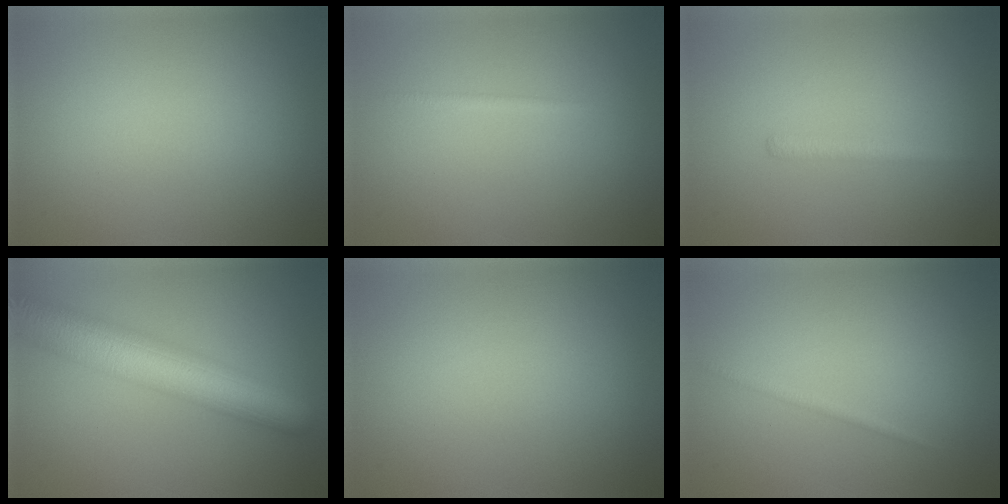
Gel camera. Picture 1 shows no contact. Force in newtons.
{"total": 0.7, "press": 0.7, "slide": 0.1}
{"total": 1.1, "press": 1.1, "slide": 0.1}
{"total": 9.3, "press": 9.3, "slide": 0.6}
{"total": 0.0}
{"total": 0.7, "press": 0.7, "slide": 0.0}